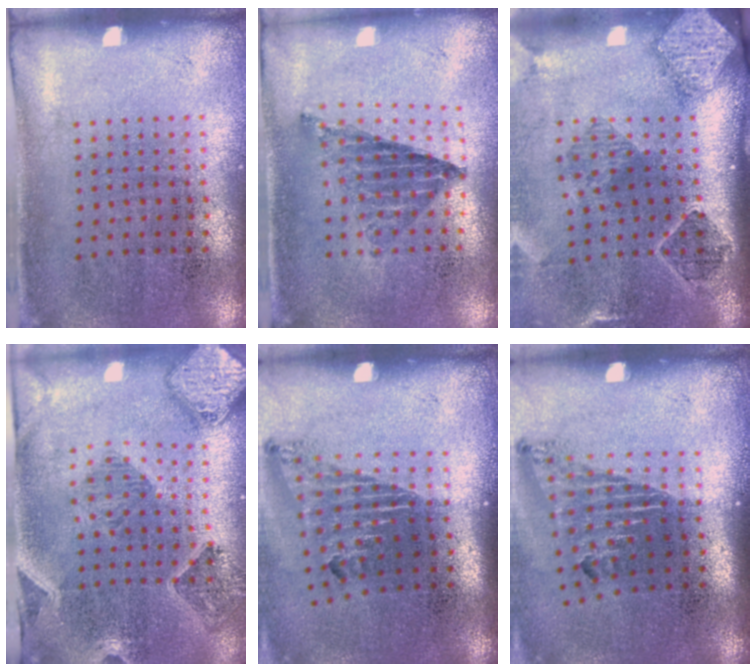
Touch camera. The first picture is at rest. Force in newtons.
{"total": 0.8, "press": 0.8, "slide": 0.1}
{"total": 2.8, "press": 1.9, "slide": 2.0}
{"total": 1.7, "press": 1.6, "slide": 0.4}
{"total": 1.7, "press": 1.1, "slide": 1.3}
{"total": 1.7, "press": 1.1, "slide": 1.3}